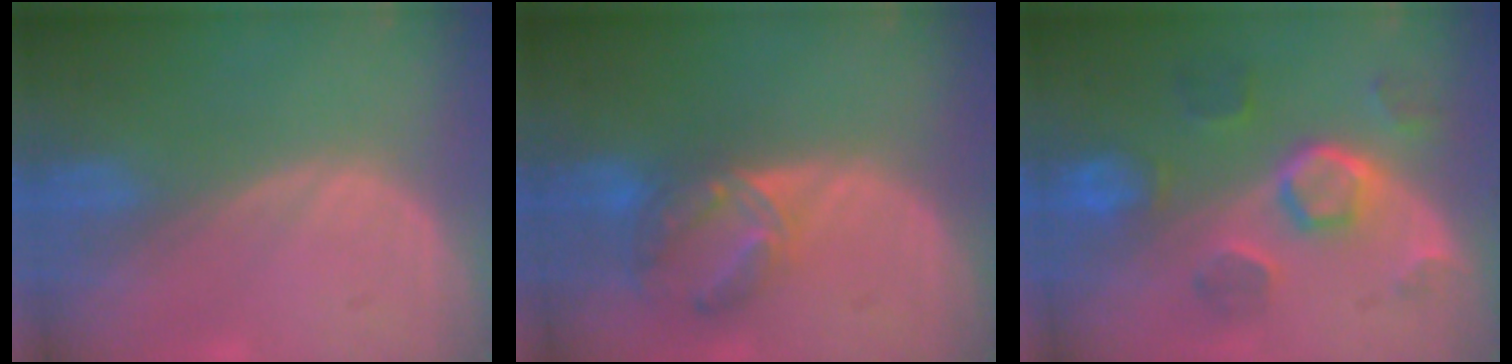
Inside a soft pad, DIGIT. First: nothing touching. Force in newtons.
{"total": 7.3, "press": 6.2, "slide": 3.7}
{"total": 8.6, "press": 7.7, "slide": 3.9}